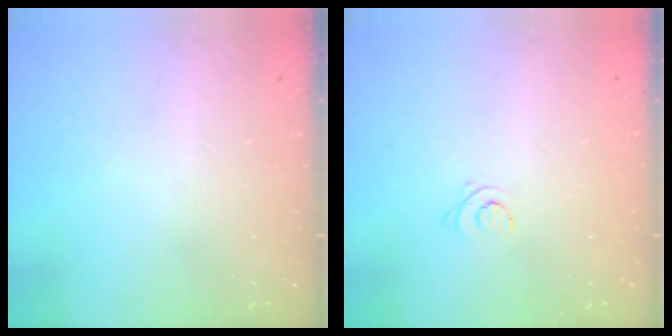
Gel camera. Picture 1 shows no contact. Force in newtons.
{"total": 2.5, "press": 2.5, "slide": 0.3}